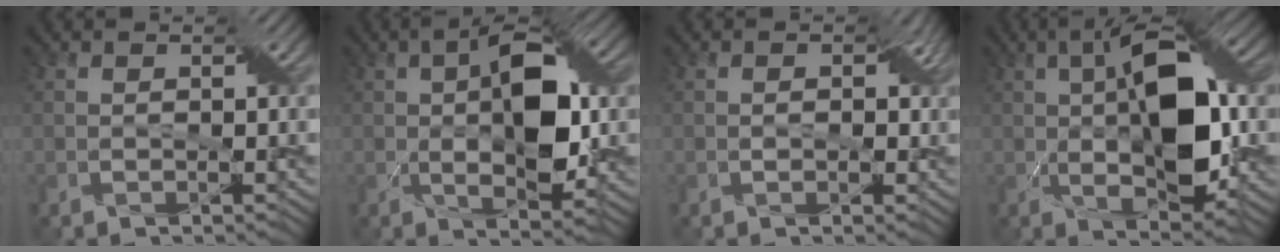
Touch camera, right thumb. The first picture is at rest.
{"total": 10.4, "force": [0.6, 4.7, 9.2], "torque": [-0.152, 0.005, 0.010]}
{"total": 2.4, "force": [0.1, 1.7, 1.7], "torque": [-0.029, -0.005, 0.000]}
{"total": 12.7, "force": [0.7, 5.3, 11.5], "torque": [-0.184, 0.007, 0.009]}